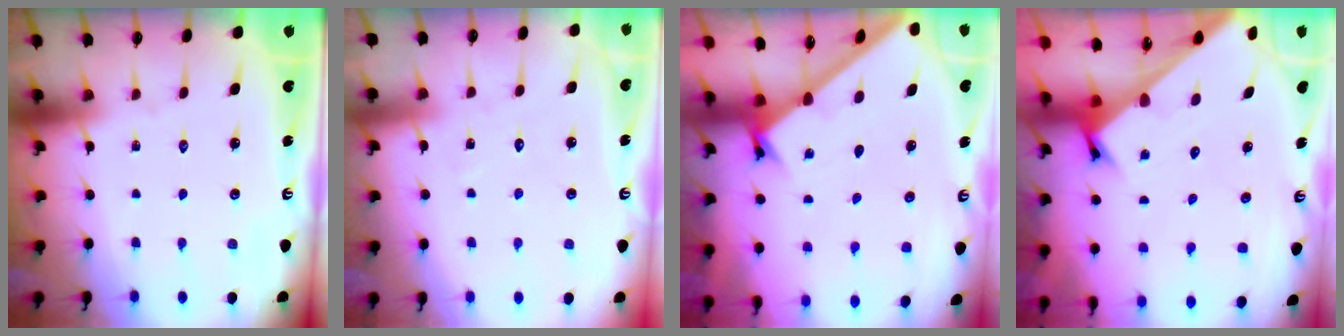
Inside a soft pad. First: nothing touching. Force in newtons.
{"total": 5.6, "press": 5.6, "slide": 0.5}
{"total": 1.6, "press": 1.6, "slide": 0.1}
{"total": 2.3, "press": 2.3, "slide": 0.2}